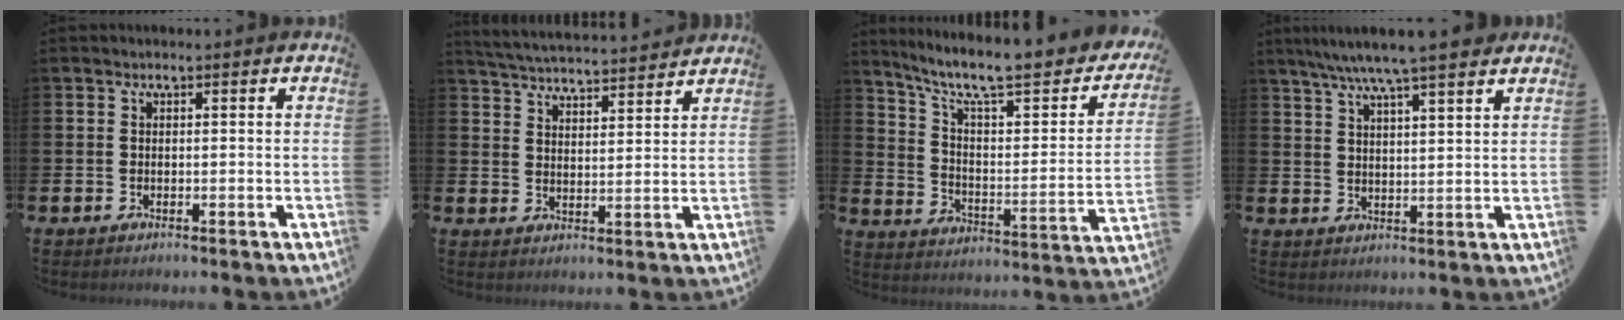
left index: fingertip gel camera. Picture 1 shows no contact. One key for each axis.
{"total": 5.0, "fx": 4.9, "fy": 0.3, "fz": 0.3, "tx": -0.019, "ty": -0.037, "tz": 0.085}
{"total": 9.2, "fx": 7.2, "fy": 2.1, "fz": 5.4, "tx": -0.118, "ty": -0.059, "tz": 0.112}
{"total": 7.2, "fx": 6.5, "fy": 0.0, "fz": 3.1, "tx": -0.073, "ty": -0.025, "tz": 0.114}